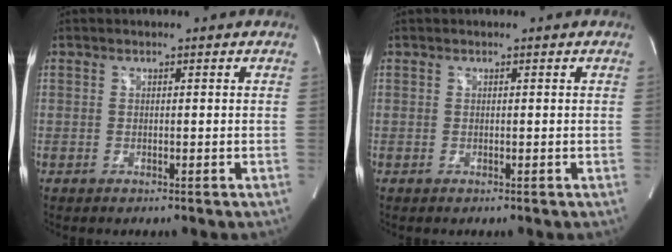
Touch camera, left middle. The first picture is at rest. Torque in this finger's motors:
{"motor_torque": [0.09, -0.01, -0.07, -0.01]}